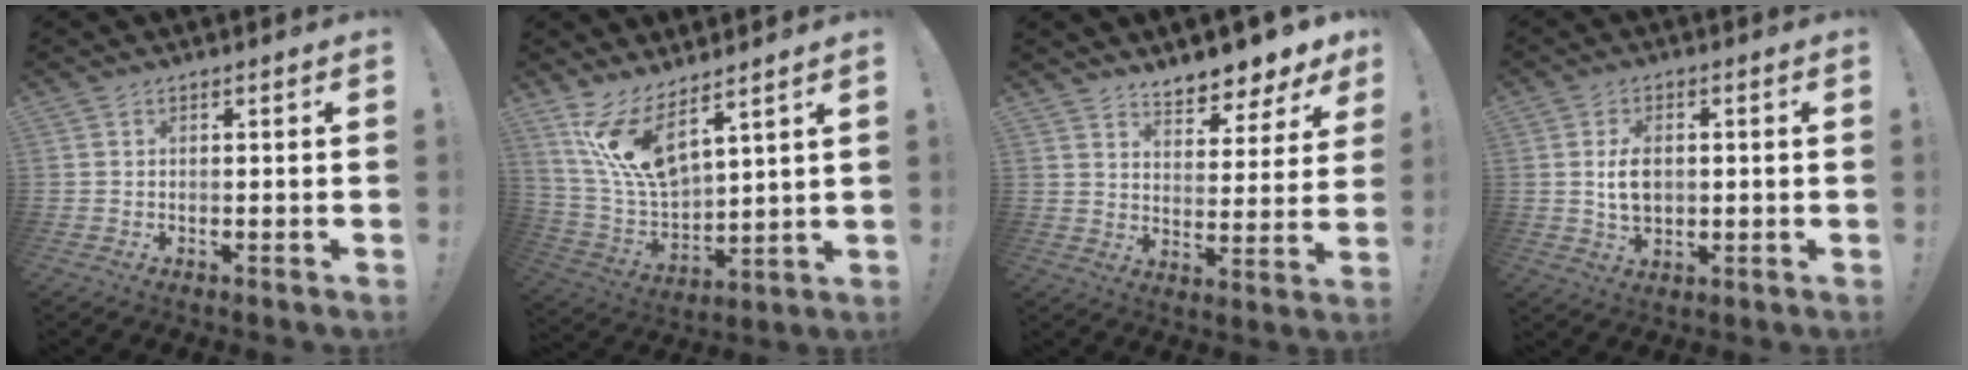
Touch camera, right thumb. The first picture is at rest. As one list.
[{"total": 13.8, "force": [9.6, 4.6, 8.8], "torque": [-0.181, -0.069, 0.178]}, {"total": 7.8, "force": [7.0, 2.3, 2.5], "torque": [-0.029, -0.066, 0.124]}, {"total": 6.7, "force": [0.6, 4.4, 4.9], "torque": [-0.076, -0.004, 0.005]}]